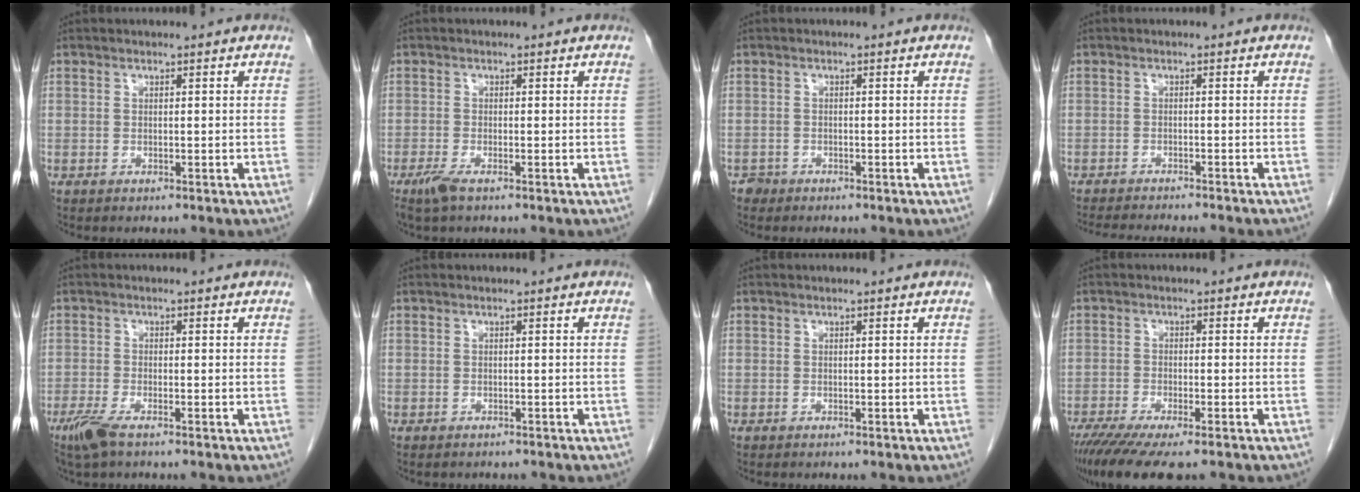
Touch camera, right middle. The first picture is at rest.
{"total": 2.4, "force": [-1.6, 0.4, 1.8], "torque": [-0.042, -0.006, -0.033]}
{"total": 1.1, "force": [-0.9, 0.6, -0.1], "torque": [-0.002, 0.003, -0.018]}
{"total": 10.2, "force": [-9.2, 0.4, 4.2], "torque": [-0.048, -0.018, -0.126]}
{"total": 3.8, "force": [-2.6, 0.7, 2.7], "torque": [-0.063, -0.010, -0.052]}
{"total": 1.3, "force": [-1.1, 0.5, 0.2], "torque": [-0.009, -0.001, -0.015]}
{"total": 0.0}
{"total": 9.4, "force": [-7.1, 1.3, 6.0], "torque": [-0.094, -0.020, -0.115]}